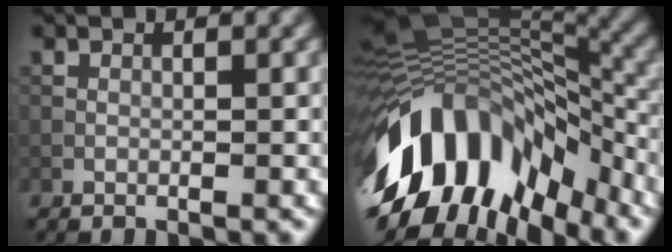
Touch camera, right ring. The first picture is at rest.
{"total": 15.0, "force": [-6.3, 8.6, 10.6], "torque": [-0.207, 0.022, -0.113]}